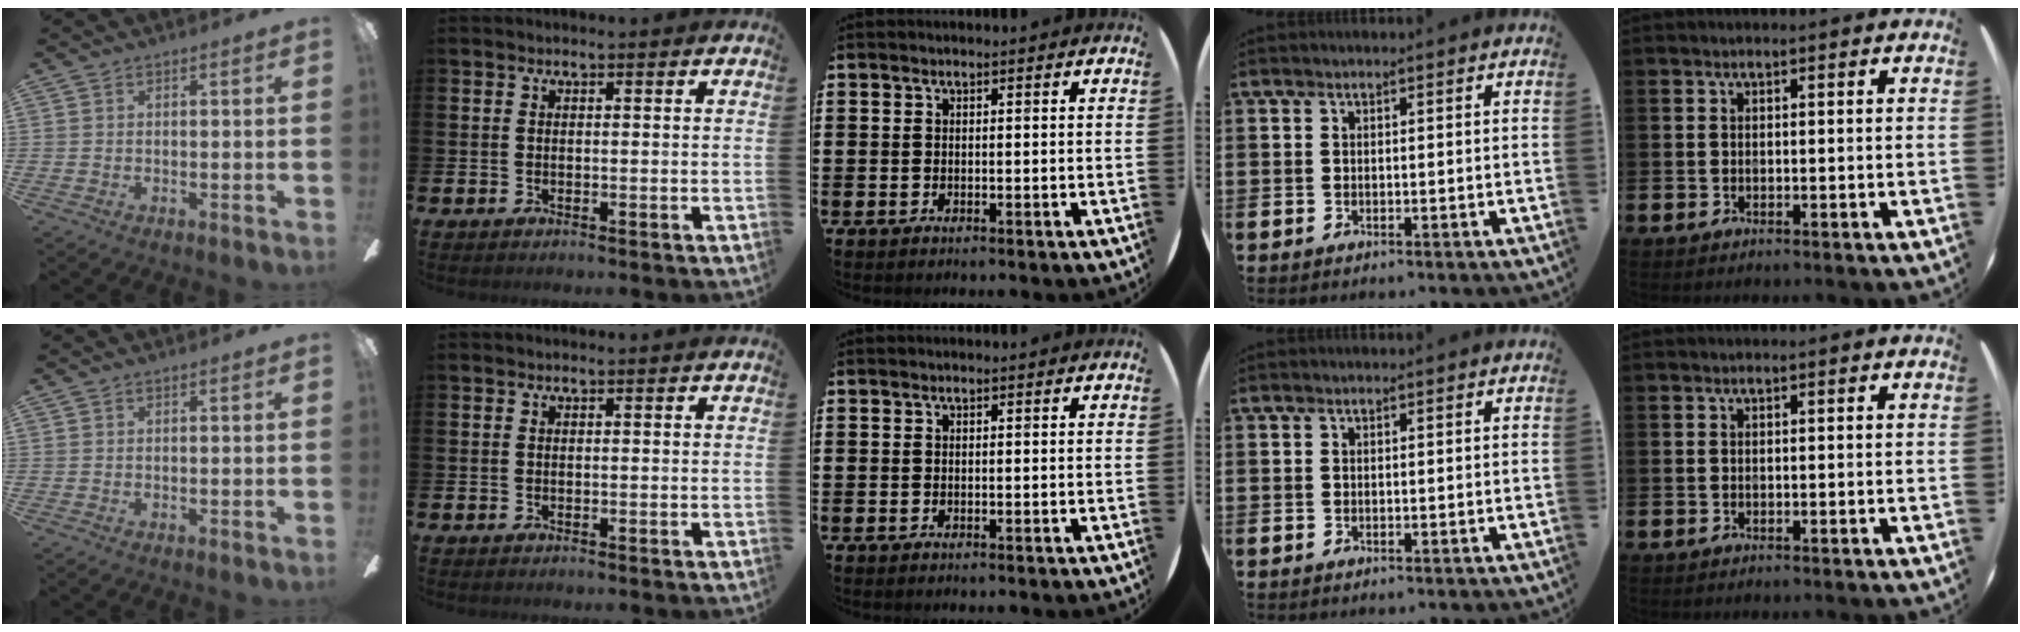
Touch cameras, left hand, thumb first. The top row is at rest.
{}